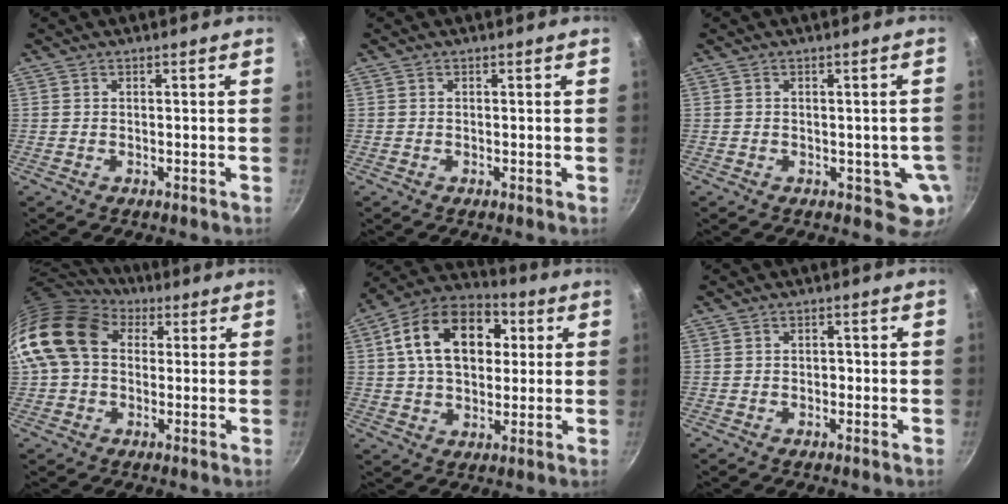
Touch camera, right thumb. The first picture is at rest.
{"total": 0.0}
{"total": 4.7, "force": [-0.8, 3.2, 3.4], "torque": [-0.023, -0.002, -0.009]}
{"total": 15.2, "force": [2.8, 11.4, 9.6], "torque": [-0.162, 0.025, 0.036]}
{"total": 18.3, "force": [4.3, 12.3, 12.8], "torque": [-0.185, 0.019, 0.055]}
{"total": 1.3, "force": [-0.3, 1.0, 0.8], "torque": [-0.007, 0.005, -0.006]}